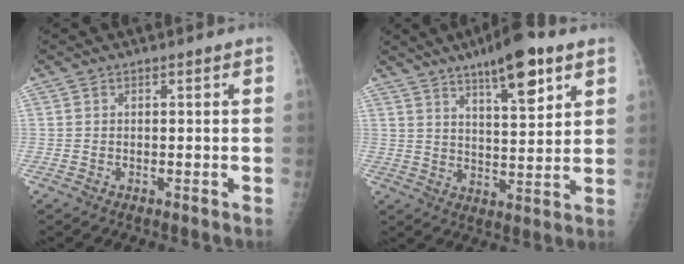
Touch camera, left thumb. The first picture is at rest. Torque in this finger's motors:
{"motor_torque": [0.24, 0.35, 0.03, -0.19, 0.07]}